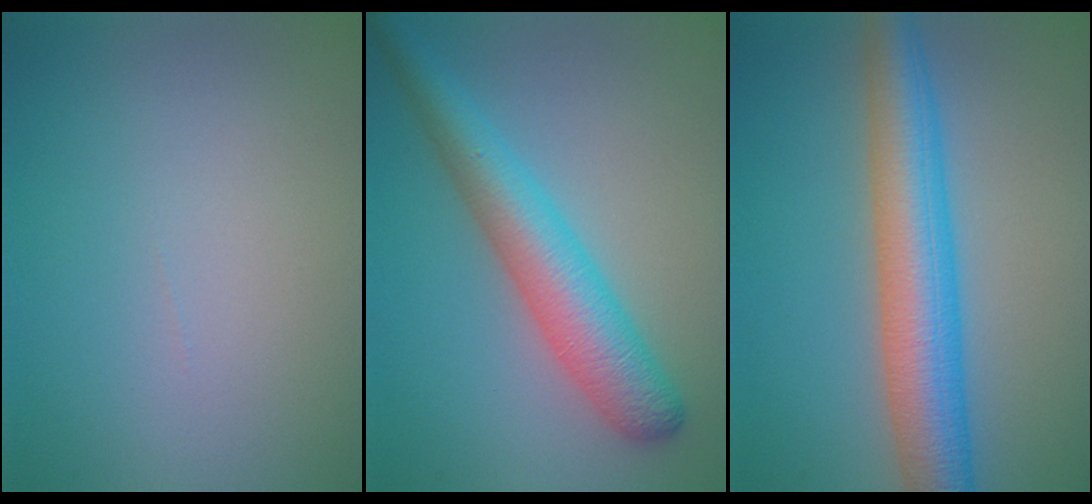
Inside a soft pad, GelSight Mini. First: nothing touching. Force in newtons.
{"total": 5.6, "press": 5.6, "slide": 0.1}
{"total": 7.1, "press": 7.1, "slide": 0.2}